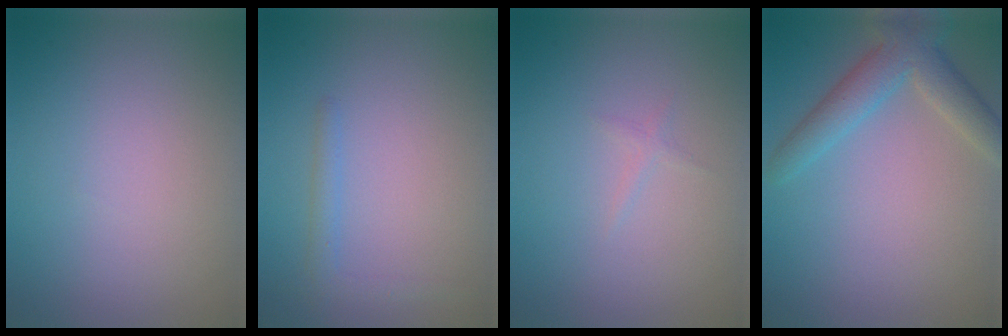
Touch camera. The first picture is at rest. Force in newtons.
{"total": 1.4, "press": 1.4, "slide": 0.1}
{"total": 0.5, "press": 0.5, "slide": 0.0}
{"total": 4.1, "press": 4.1, "slide": 0.2}